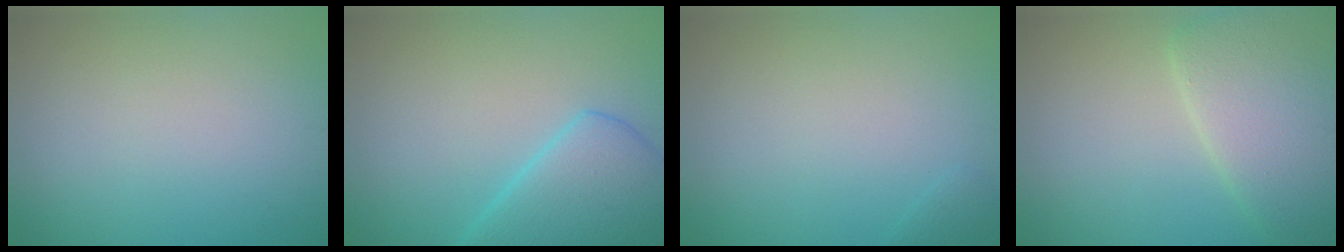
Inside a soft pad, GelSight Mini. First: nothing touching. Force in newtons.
{"total": 6.1, "press": 6.0, "slide": 0.5}
{"total": 0.5, "press": 0.5, "slide": 0.0}
{"total": 6.5, "press": 6.5, "slide": 0.2}